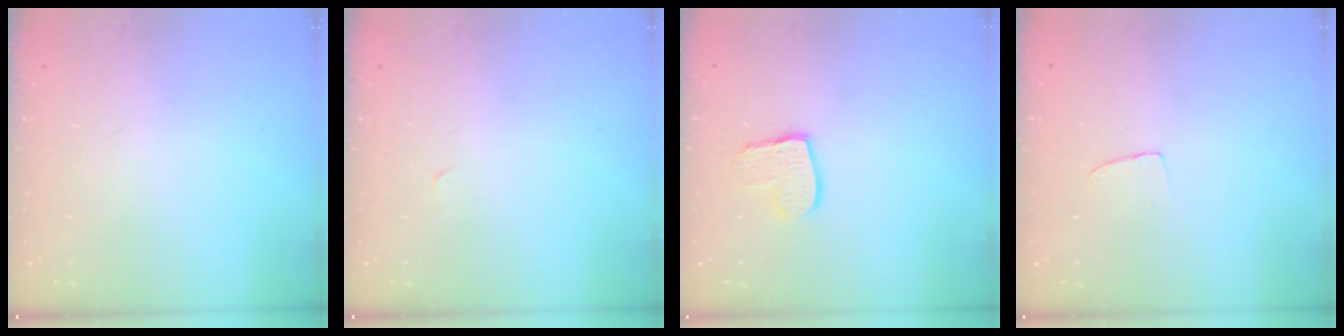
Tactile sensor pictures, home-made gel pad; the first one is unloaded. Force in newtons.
{"total": 0.0}
{"total": 9.5, "press": 9.5, "slide": 0.7}
{"total": 3.7, "press": 3.7, "slide": 0.2}